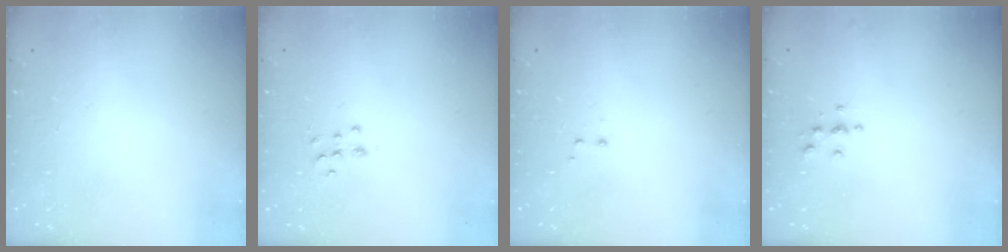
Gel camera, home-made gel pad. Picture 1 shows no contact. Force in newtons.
{"total": 7.2, "press": 7.2, "slide": 0.5}
{"total": 1.2, "press": 1.0, "slide": 0.6}
{"total": 4.9, "press": 4.9, "slide": 0.5}